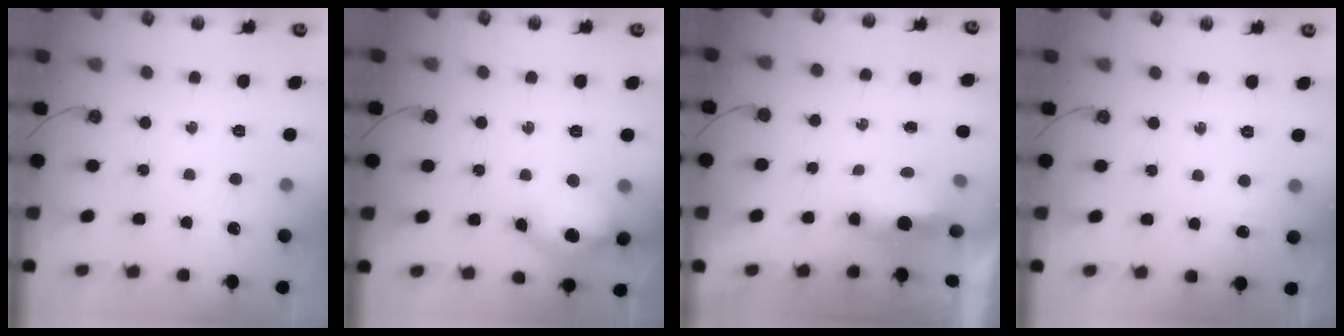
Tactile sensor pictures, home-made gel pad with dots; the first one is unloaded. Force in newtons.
{"total": 14.4, "press": 14.3, "slide": 1.5}
{"total": 8.2, "press": 5.7, "slide": 5.8}
{"total": 4.5, "press": 4.4, "slide": 0.9}